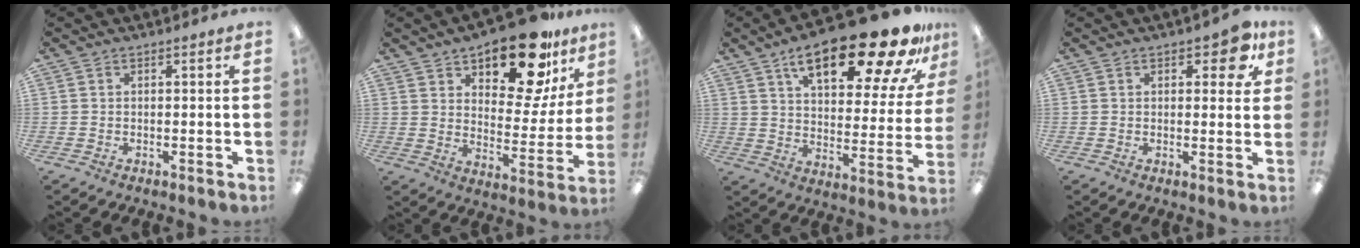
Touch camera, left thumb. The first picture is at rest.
{"total": 19.5, "force": [14.4, 7.9, 10.5], "torque": [-0.156, -0.092, 0.241]}
{"total": 24.8, "force": [15.8, 8.7, 17.0], "torque": [-0.243, -0.097, 0.252]}
{"total": 6.5, "force": [3.2, 3.2, 4.7], "torque": [-0.054, -0.006, 0.051]}